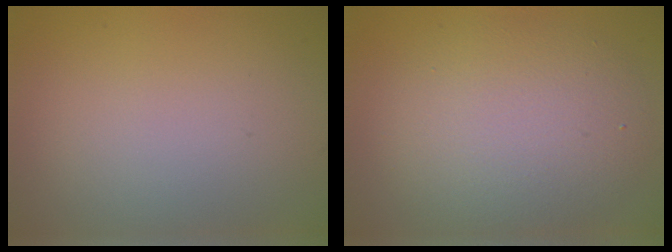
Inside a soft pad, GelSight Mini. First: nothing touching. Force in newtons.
{"total": 6.4, "press": 6.4, "slide": 0.3}